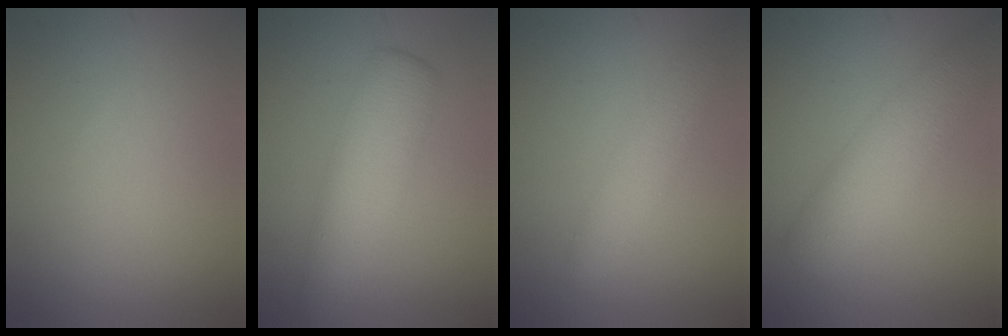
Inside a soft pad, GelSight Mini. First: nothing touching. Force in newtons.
{"total": 5.0, "press": 5.0, "slide": 0.1}
{"total": 3.0, "press": 2.9, "slide": 0.2}
{"total": 5.0, "press": 5.0, "slide": 0.2}